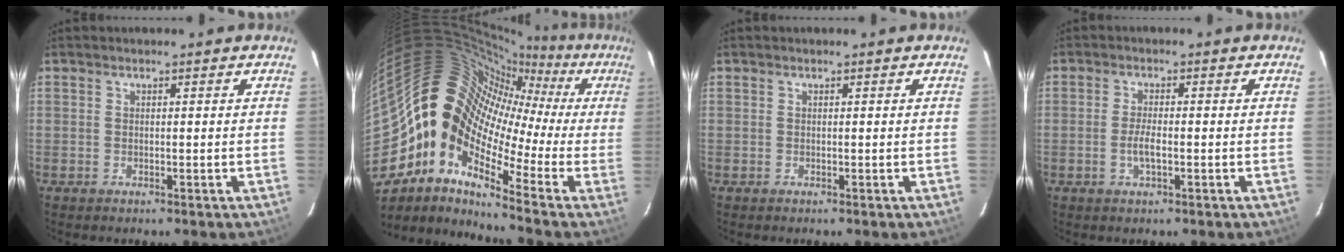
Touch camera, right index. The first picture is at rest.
{"total": 19.9, "force": [-1.8, 12.9, 15.0], "torque": [-0.250, 0.016, -0.063]}
{"total": 0.0}
{"total": 3.0, "force": [-1.0, 0.7, 2.7], "torque": [-0.057, -0.004, -0.018]}